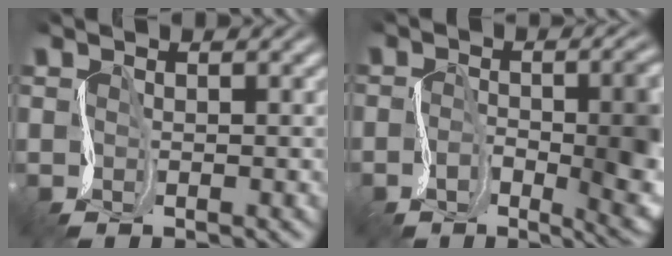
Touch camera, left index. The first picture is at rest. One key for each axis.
{"total": 9.3, "fx": -1.8, "fy": 3.8, "fz": 8.3, "tx": -0.117, "ty": -0.010, "tz": -0.024}